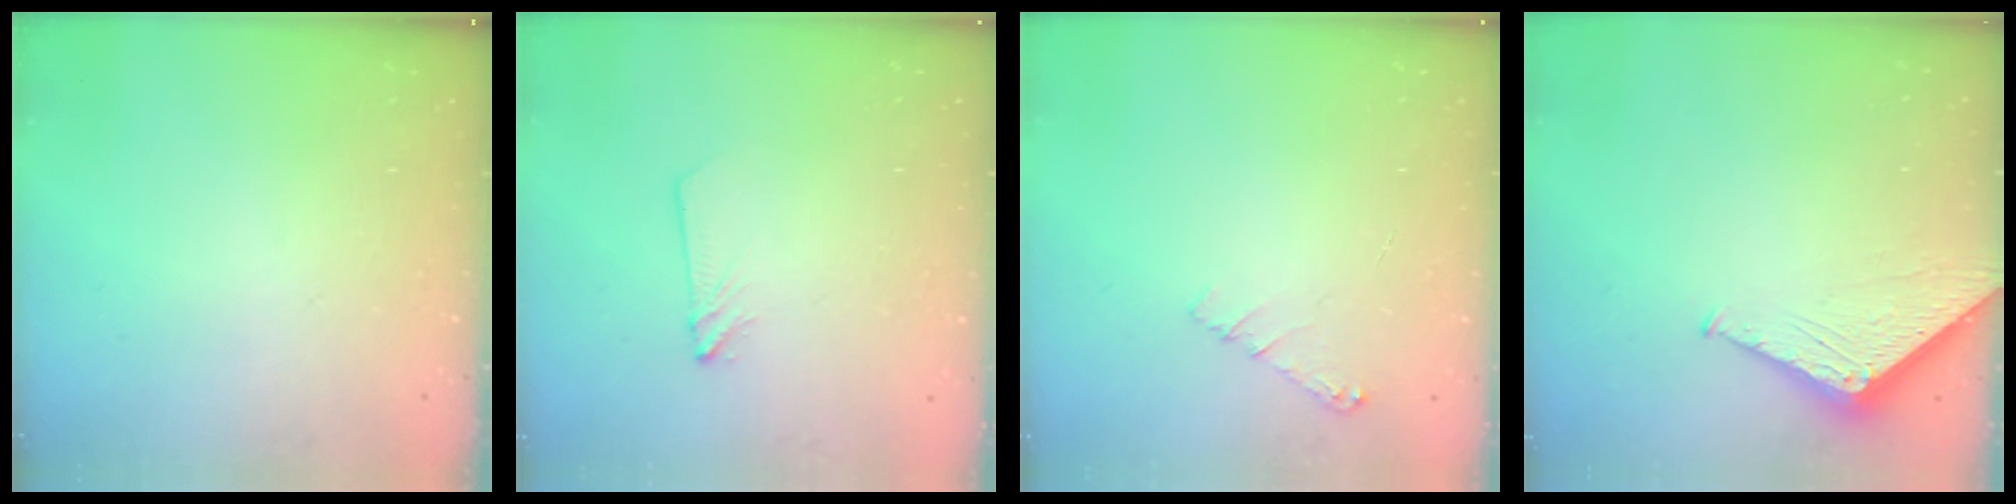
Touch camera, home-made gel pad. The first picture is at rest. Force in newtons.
{"total": 2.8, "press": 2.8, "slide": 0.3}
{"total": 4.1, "press": 4.1, "slide": 0.6}
{"total": 3.8, "press": 3.7, "slide": 0.5}